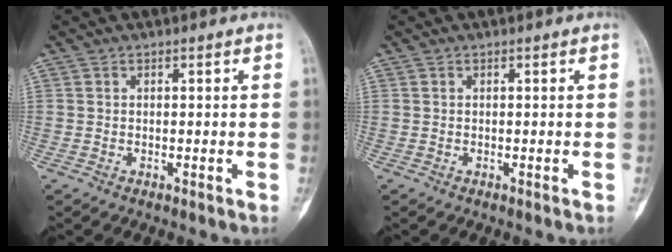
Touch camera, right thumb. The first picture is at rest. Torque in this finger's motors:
{"motor_torque": [0.49, 0.12, 0.12, 0.01, 0.06]}